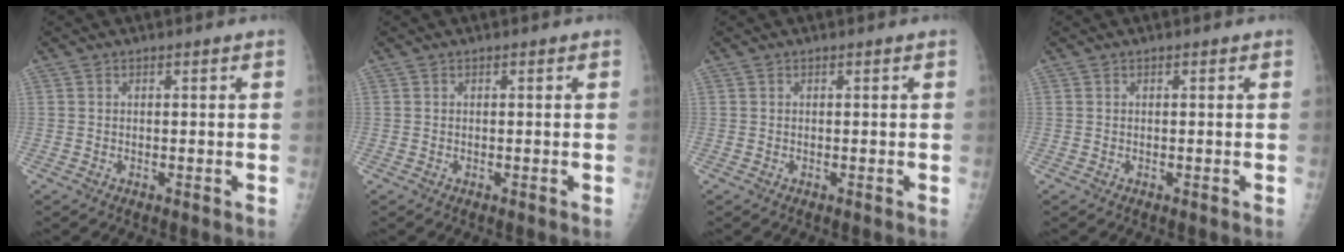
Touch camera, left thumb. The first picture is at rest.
{"total": 0.0}
{"total": 0.0}
{"total": 0.0}